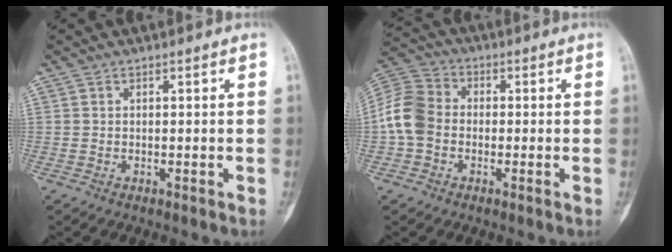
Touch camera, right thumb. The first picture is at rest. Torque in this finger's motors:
{"motor_torque": [1.40, 1.23, 0.70, -0.49, 0.04]}